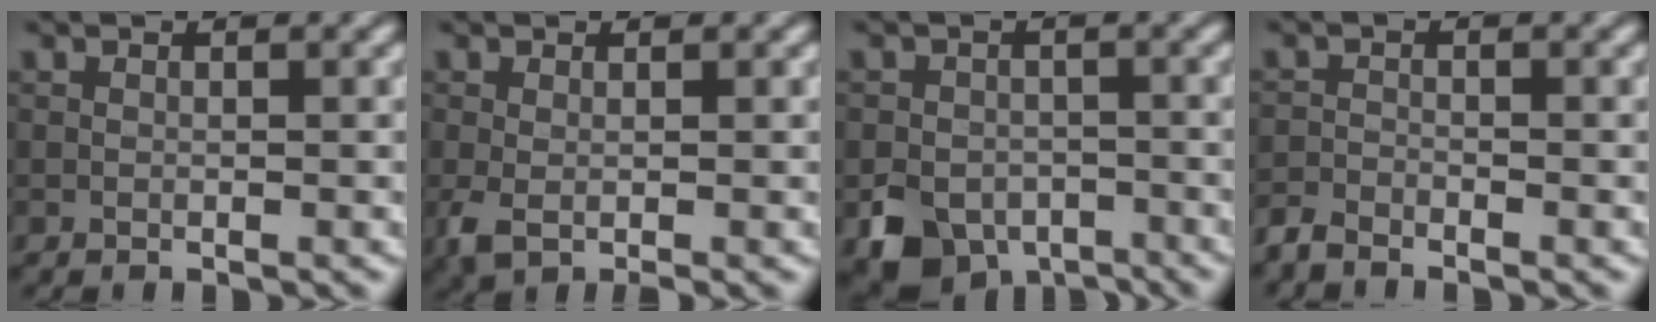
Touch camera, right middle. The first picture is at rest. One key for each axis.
{"total": 2.2, "fx": -0.6, "fy": 1.0, "fz": 1.8, "tx": -0.048, "ty": -0.005, "tz": -0.014}
{"total": 5.9, "fx": -3.2, "fy": 4.4, "fz": 2.3, "tx": -0.042, "ty": -0.014, "tz": -0.058}
{"total": 2.0, "fx": -1.9, "fy": 0.3, "fz": 0.3, "tx": -0.010, "ty": -0.002, "tz": -0.047}